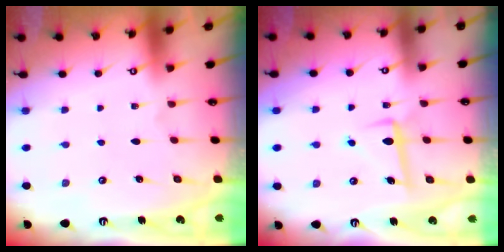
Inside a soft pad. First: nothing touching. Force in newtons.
{"total": 6.2, "press": 6.0, "slide": 1.2}